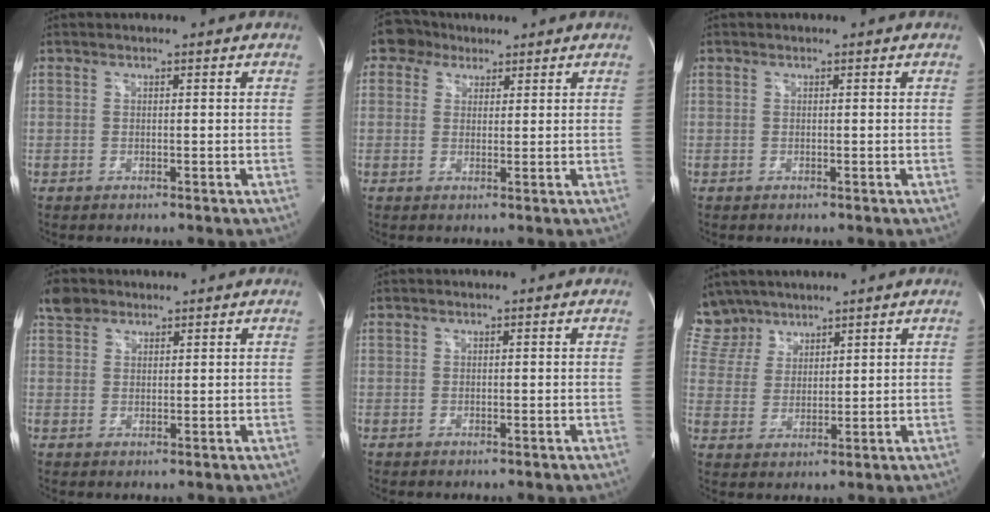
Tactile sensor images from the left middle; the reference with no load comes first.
{"total": 4.1, "force": [2.5, 3.2, 0.6], "torque": [-0.013, 0.020, 0.043]}
{"total": 0.0}
{"total": 3.6, "force": [2.7, 2.2, 0.8], "torque": [-0.024, 0.018, 0.054]}
{"total": 0.0}
{"total": 7.3, "force": [6.4, 3.6, 0.2], "torque": [-0.007, 0.011, 0.137]}